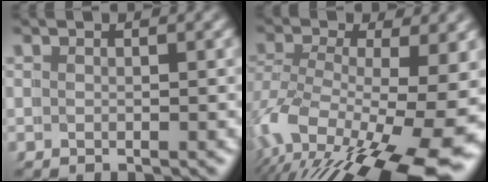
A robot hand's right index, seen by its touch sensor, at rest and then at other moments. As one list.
[{"total": 10.3, "force": [-2.1, 4.9, 8.9], "torque": [-0.169, -0.034, -0.016]}]